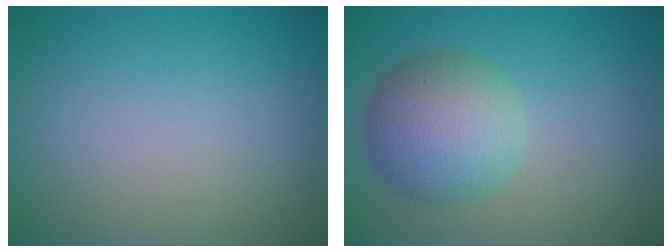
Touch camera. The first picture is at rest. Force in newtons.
{"total": 5.9, "press": 5.9, "slide": 0.2}